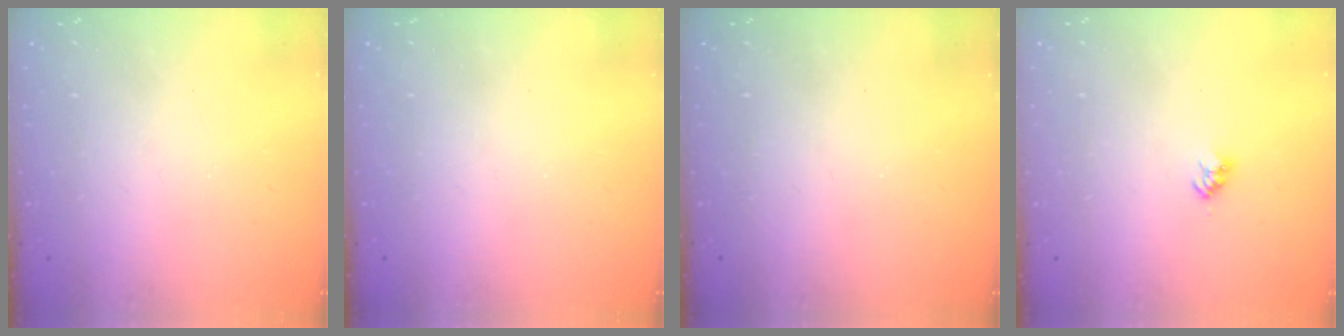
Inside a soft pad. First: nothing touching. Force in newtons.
{"total": 0.0}
{"total": 0.0}
{"total": 2.8, "press": 2.8, "slide": 0.4}